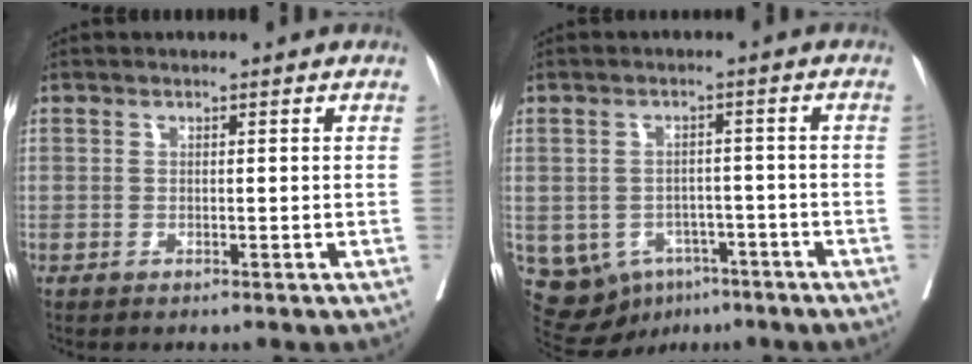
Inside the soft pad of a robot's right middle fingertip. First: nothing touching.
{"total": 12.5, "force": [-5.9, 9.7, 5.2], "torque": [-0.114, 0.014, -0.074]}